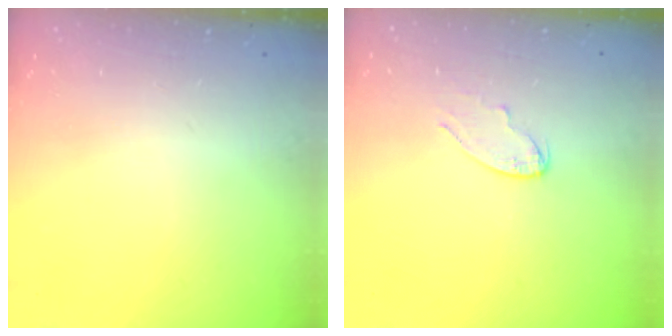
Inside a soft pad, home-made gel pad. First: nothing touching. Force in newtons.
{"total": 4.2, "press": 4.2, "slide": 0.5}